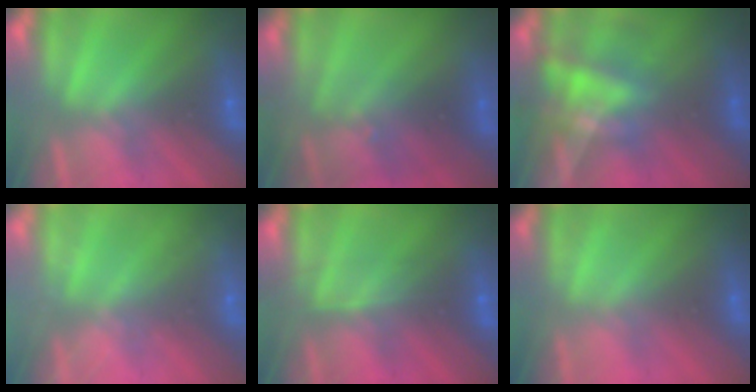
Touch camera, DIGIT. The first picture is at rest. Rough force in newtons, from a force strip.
{"total": 3.0}
{"total": 4.4}
{"total": 2.5}
{"total": 2.5}
{"total": 2.3}